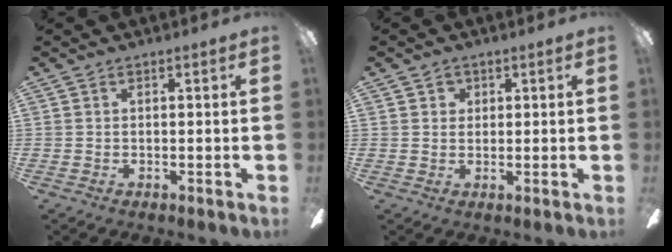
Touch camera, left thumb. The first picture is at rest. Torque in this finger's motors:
{"motor_torque": [-0.28, -0.20, 0.00, 0.04, 0.00]}